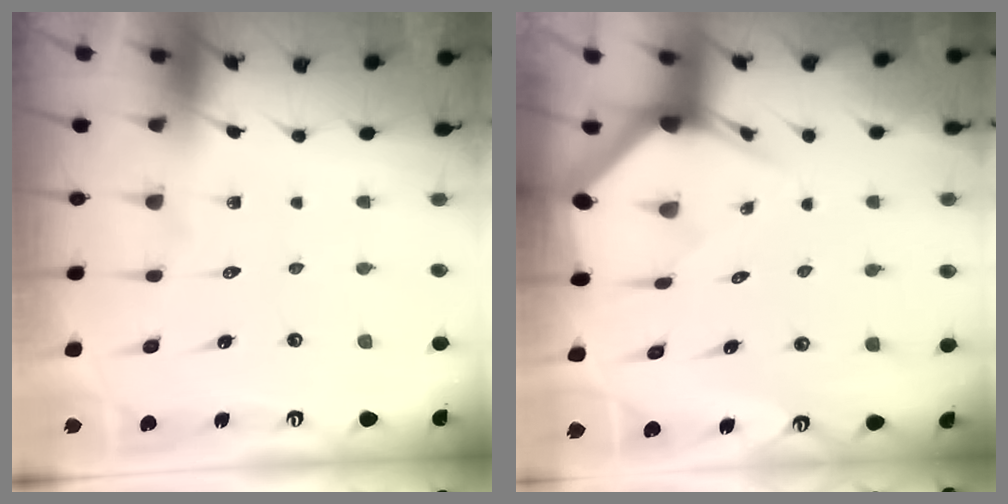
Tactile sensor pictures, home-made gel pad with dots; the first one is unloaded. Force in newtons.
{"total": 2.8, "press": 2.8, "slide": 0.1}